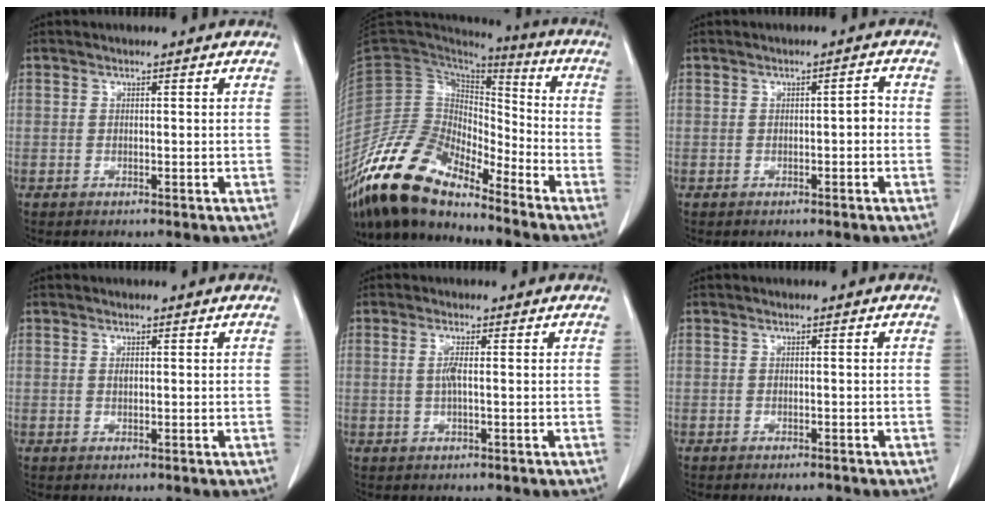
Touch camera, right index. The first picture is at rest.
{"total": 14.1, "force": [-11.9, 4.7, 5.8], "torque": [-0.112, 0.031, -0.229]}
{"total": 1.6, "force": [-0.3, 0.5, 1.5], "torque": [-0.019, 0.003, -0.005]}
{"total": 0.6, "force": [0.1, 0.2, 0.5], "torque": [-0.011, 0.000, 0.002]}
{"total": 2.0, "force": [0.1, 0.1, 2.0], "torque": [-0.045, 0.001, 0.002]}
{"total": 1.4, "force": [-1.1, 0.5, 0.6], "torque": [-0.008, -0.002, -0.010]}